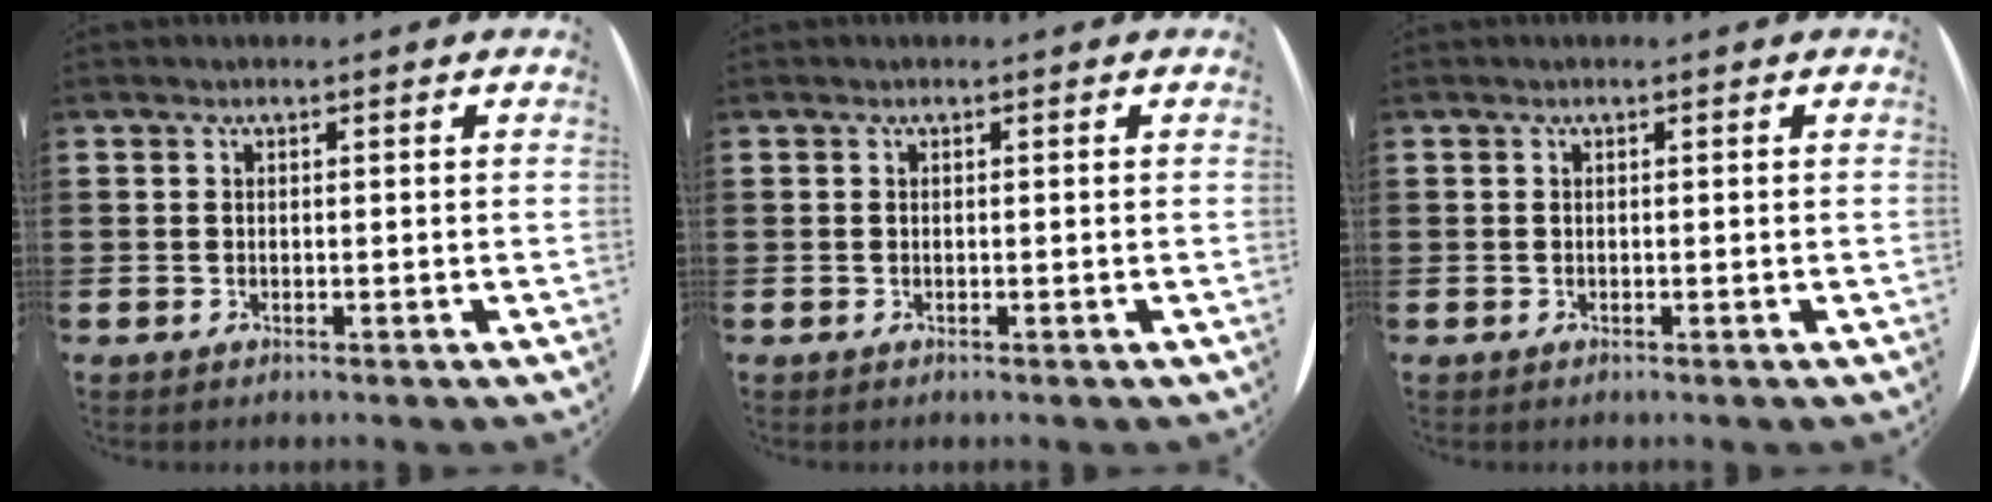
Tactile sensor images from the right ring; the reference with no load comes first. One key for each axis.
{"total": 0.0}
{"total": 0.0}